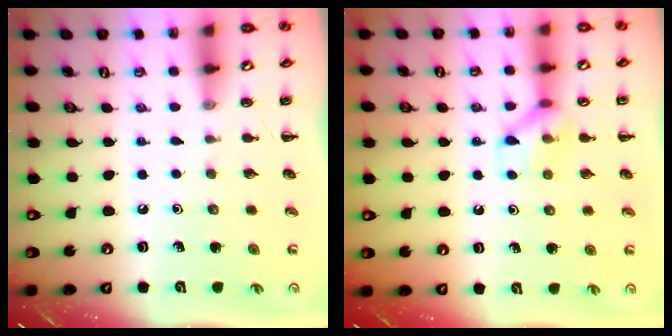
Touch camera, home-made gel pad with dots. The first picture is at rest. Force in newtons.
{"total": 9.3, "press": 9.3, "slide": 0.6}